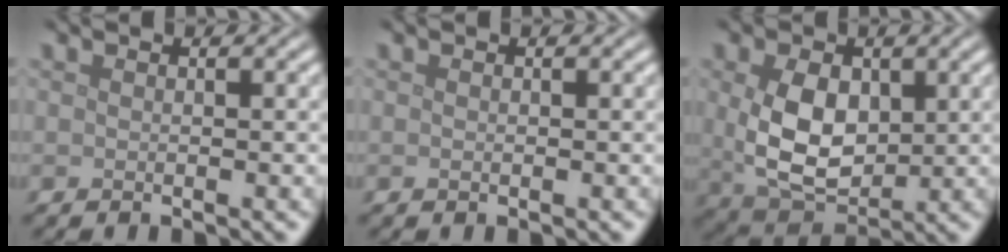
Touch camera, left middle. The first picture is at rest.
{"total": 0.0}
{"total": 7.1, "force": [0.6, 4.7, 5.2], "torque": [-0.115, -0.009, 0.022]}